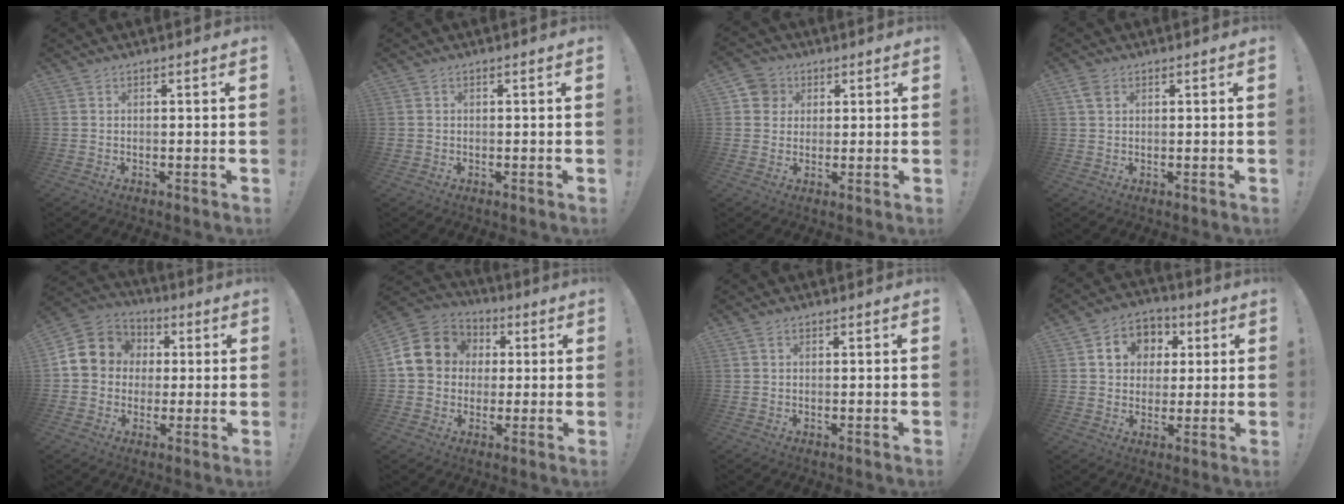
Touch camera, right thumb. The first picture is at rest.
{"total": 0.8, "force": [-0.1, 0.8, 0.2], "torque": [-0.003, 0.002, -0.002]}
{"total": 6.3, "force": [2.0, 5.8, 1.3], "torque": [-0.011, -0.008, 0.040]}
{"total": 3.0, "force": [1.4, 1.9, 1.9], "torque": [-0.031, 0.001, 0.025]}
{"total": 12.3, "force": [1.8, 11.1, 4.8], "torque": [-0.072, 0.006, 0.044]}
{"total": 15.4, "force": [2.7, 13.4, 7.1], "torque": [-0.117, 0.009, 0.062]}
{"total": 1.2, "force": [0.6, 0.8, 0.7], "torque": [-0.012, 0.001, 0.010]}
{"total": 10.3, "force": [3.0, 9.0, 4.1], "torque": [-0.058, -0.003, 0.061]}